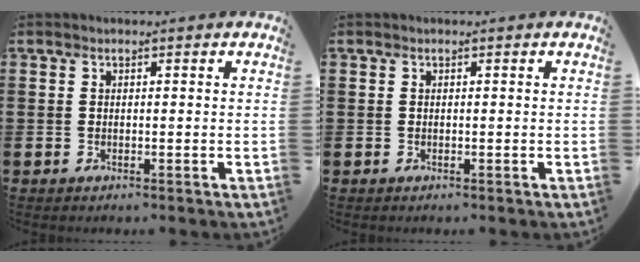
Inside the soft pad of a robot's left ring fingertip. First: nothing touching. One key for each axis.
{"total": 0.0}